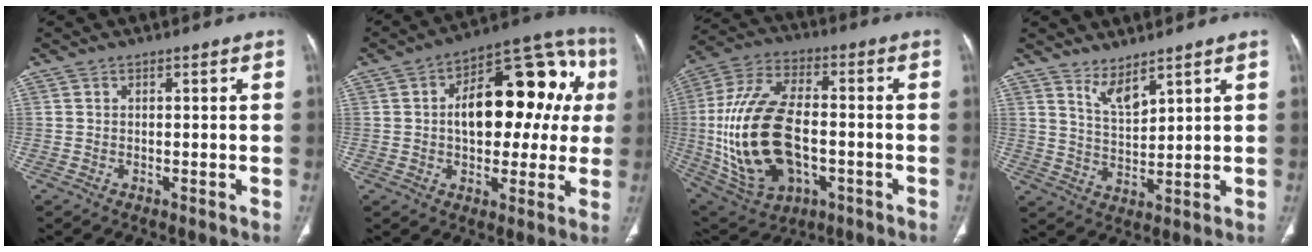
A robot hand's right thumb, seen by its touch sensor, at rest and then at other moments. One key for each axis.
{"total": 21.3, "fx": 2.8, "fy": 11.9, "fz": 17.5, "tx": -0.194, "ty": 0.039, "tz": 0.033}
{"total": 23.6, "fx": -3.2, "fy": 13.4, "fz": 19.1, "tx": -0.388, "ty": 0.013, "tz": -0.039}
{"total": 4.9, "fx": 3.9, "fy": 1.2, "fz": 2.8, "tx": -0.048, "ty": -0.041, "tz": 0.082}